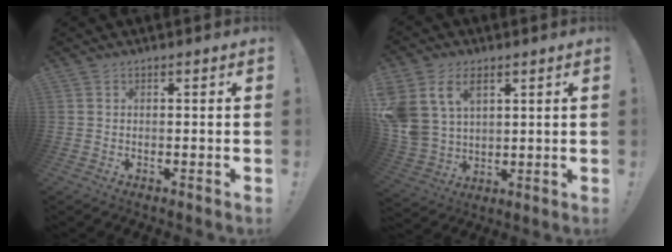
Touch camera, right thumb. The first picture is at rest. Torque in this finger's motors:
{"motor_torque": [0.79, 0.85, 1.32, 0.51, 0.19]}